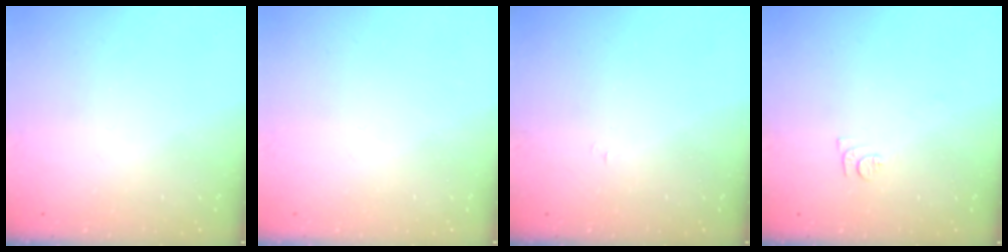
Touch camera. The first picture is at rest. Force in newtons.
{"total": 1.6, "press": 1.6, "slide": 0.1}
{"total": 3.3, "press": 3.3, "slide": 0.5}
{"total": 5.5, "press": 5.5, "slide": 0.5}